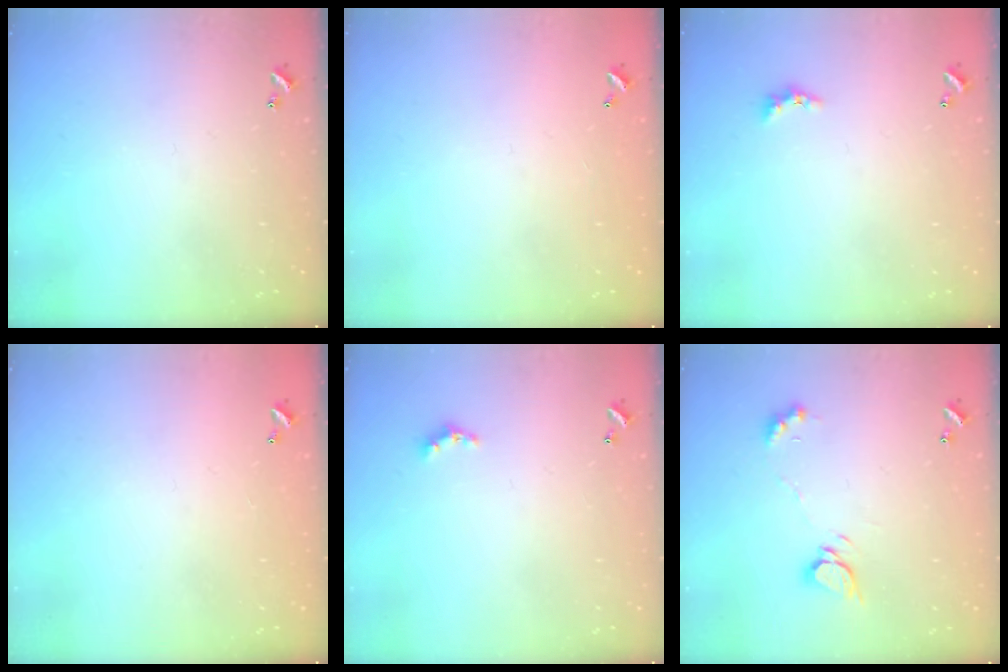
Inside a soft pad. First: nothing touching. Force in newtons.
{"total": 3.0, "press": 3.0, "slide": 0.1}
{"total": 2.7, "press": 2.6, "slide": 0.6}
{"total": 3.0, "press": 3.0, "slide": 0.1}
{"total": 2.8, "press": 2.7, "slide": 0.6}
{"total": 4.9, "press": 4.9, "slide": 0.6}